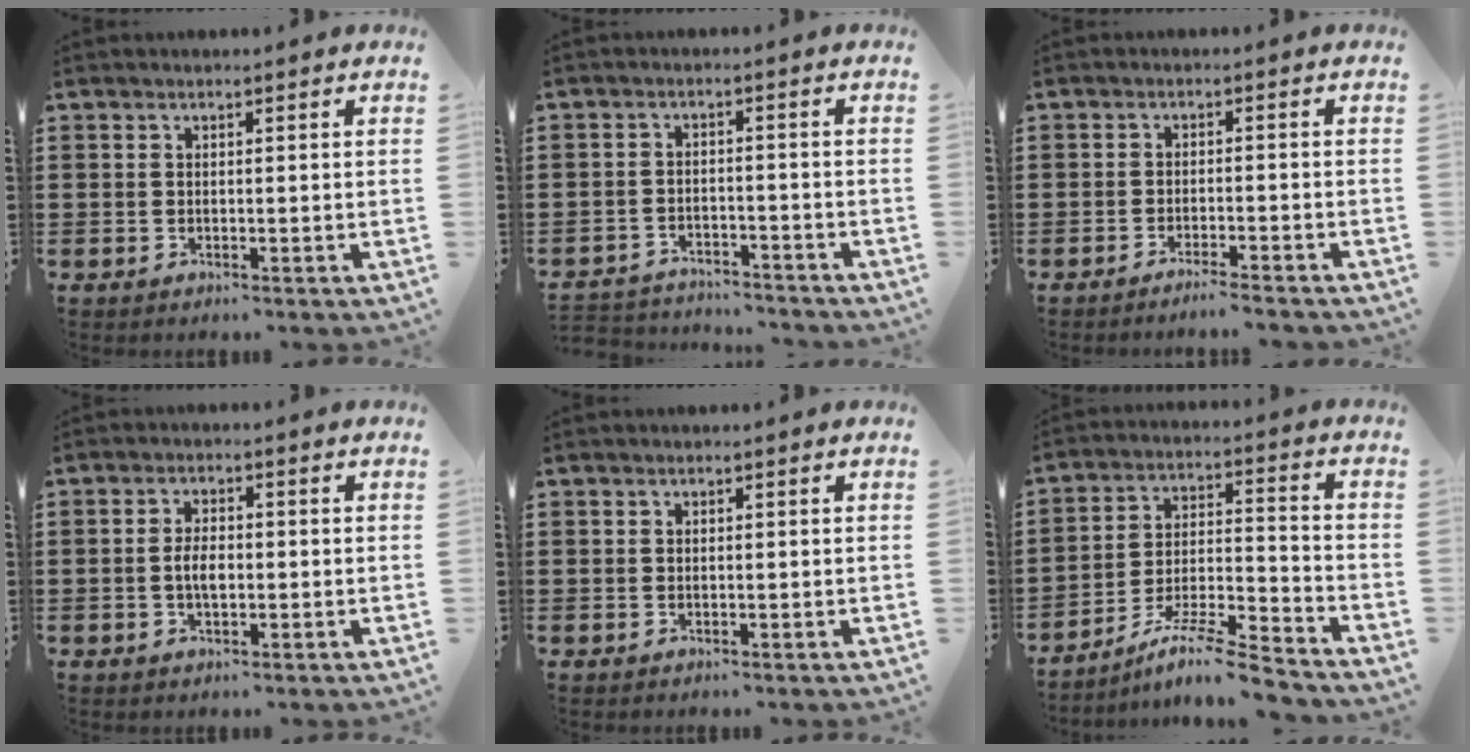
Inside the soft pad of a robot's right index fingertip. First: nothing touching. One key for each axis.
{"total": 3.5, "fx": -3.5, "fy": 0.2, "fz": -0.1, "tx": -0.014, "ty": -0.006, "tz": -0.076}
{"total": 2.4, "fx": -2.2, "fy": -0.5, "fz": 0.7, "tx": -0.013, "ty": -0.002, "tz": -0.044}
{"total": 3.5, "fx": -0.5, "fy": 1.6, "fz": 3.1, "tx": -0.065, "ty": 0.001, "tz": -0.011}
{"total": 0.0}
{"total": 9.3, "fx": -8.1, "fy": 0.2, "fz": 4.6, "tx": -0.076, "ty": 0.007, "tz": -0.156}